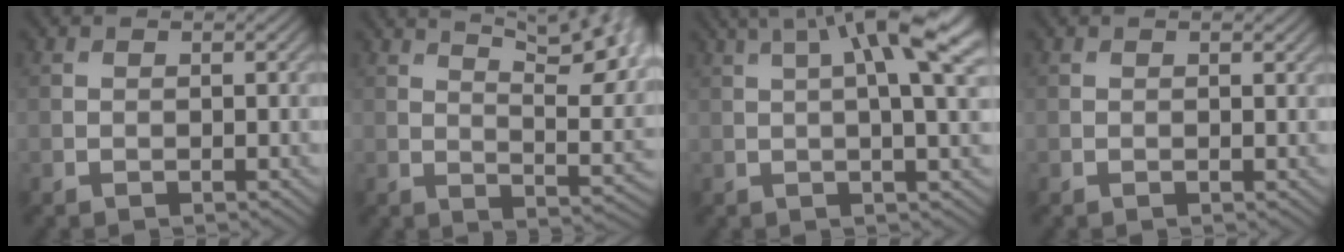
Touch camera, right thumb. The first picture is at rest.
{"total": 15.2, "force": [8.9, 5.3, 11.1], "torque": [-0.158, 0.027, 0.122]}
{"total": 9.7, "force": [3.5, 1.7, 8.9], "torque": [-0.131, 0.019, 0.056]}
{"total": 0.0}